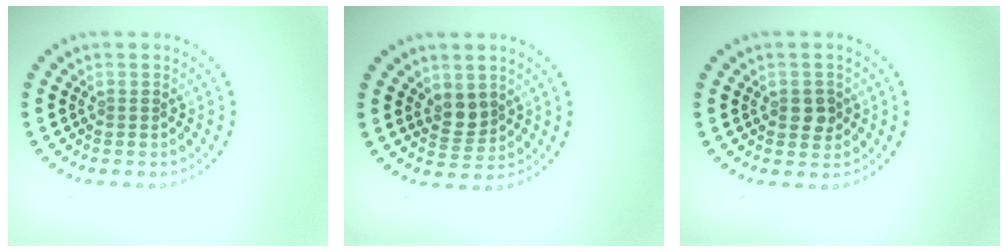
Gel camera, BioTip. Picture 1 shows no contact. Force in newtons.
{"total": 2.1, "press": 1.8, "slide": 1.2}
{"total": 1.9, "press": 1.8, "slide": 0.3}